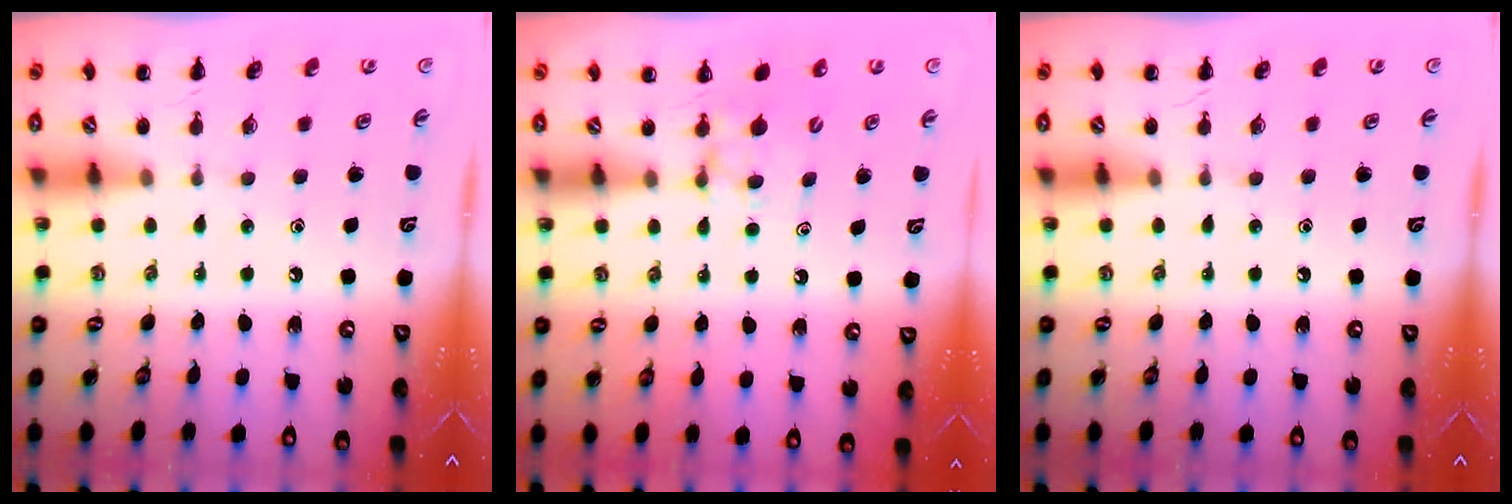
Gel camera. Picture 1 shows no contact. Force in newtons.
{"total": 5.3, "press": 5.1, "slide": 1.4}
{"total": 0.0}